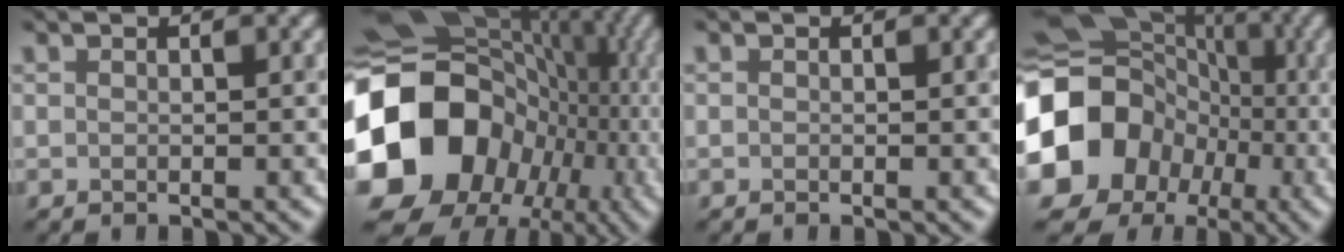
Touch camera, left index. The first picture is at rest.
{"total": 21.3, "force": [-3.2, 18.3, 10.4], "torque": [-0.232, -0.018, -0.067]}
{"total": 0.0}
{"total": 16.9, "force": [-3.2, 14.8, 7.5], "torque": [-0.172, -0.006, -0.100]}